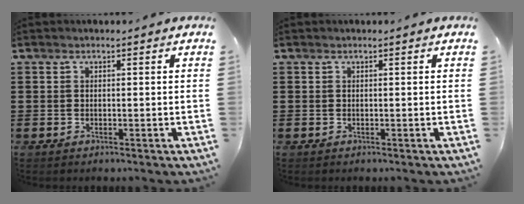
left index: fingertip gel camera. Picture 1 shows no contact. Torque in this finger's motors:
{"motor_torque": [0.02, 0.05, -0.01, -0.01]}